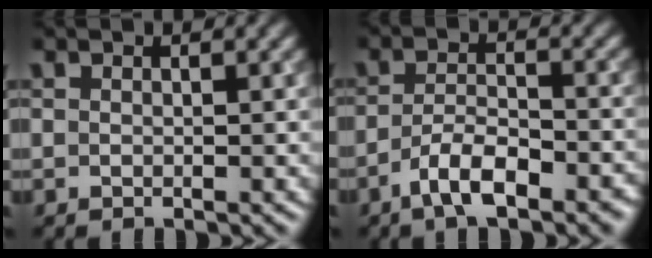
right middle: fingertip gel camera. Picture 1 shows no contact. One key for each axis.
{"total": 5.1, "fx": -3.2, "fy": 1.7, "fz": 3.6, "tx": -0.065, "ty": -0.001, "tz": -0.056}